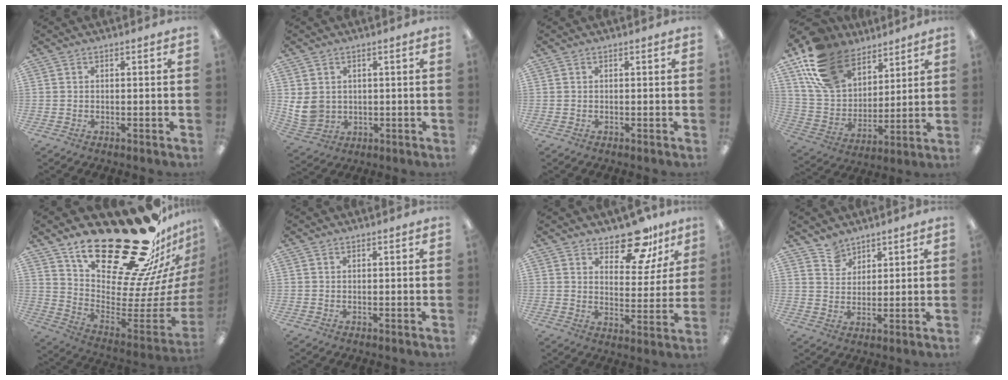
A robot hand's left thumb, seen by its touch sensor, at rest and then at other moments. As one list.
[{"total": 7.0, "force": [1.4, 6.3, 2.8], "torque": [-0.073, 0.004, 0.032]}, {"total": 0.0}, {"total": 18.5, "force": [12.4, 11.1, 7.9], "torque": [-0.173, -0.057, 0.240]}, {"total": 32.6, "force": [22.8, 12.0, 19.9], "torque": [-0.237, -0.195, 0.423]}, {"total": 0.5, "force": [0.4, 0.2, -0.1], "torque": [0.002, 0.000, 0.009]}, {"total": 12.8, "force": [10.0, 5.8, 5.4], "torque": [-0.063, -0.071, 0.178]}, {"total": 5.4, "force": [4.6, 2.9, 0.3], "torque": [-0.007, -0.025, 0.088]}]